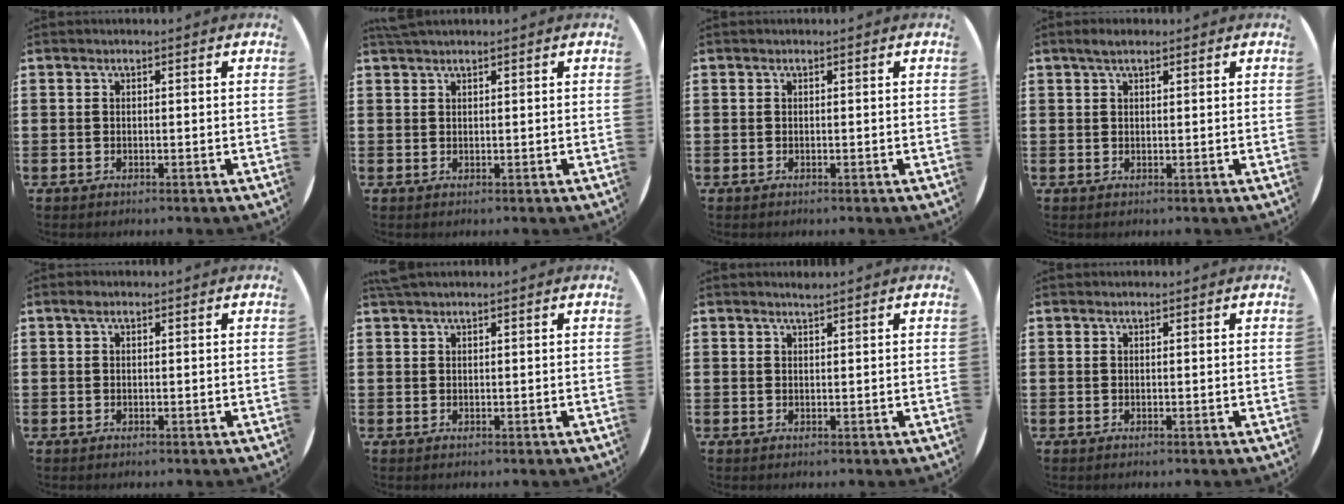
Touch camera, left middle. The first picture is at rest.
{"total": 1.0, "force": [0.9, -0.1, 0.3], "torque": [-0.007, 0.001, 0.018]}
{"total": 0.0}
{"total": 1.8, "force": [1.3, 0.6, 1.0], "torque": [-0.014, 0.002, 0.021]}
{"total": 0.6, "force": [0.4, 0.4, 0.4], "torque": [-0.001, 0.001, 0.005]}
{"total": 0.8, "force": [0.8, -0.1, 0.3], "torque": [-0.007, 0.000, 0.015]}
{"total": 0.9, "force": [0.9, -0.2, 0.1], "torque": [0.000, -0.001, 0.017]}
{"total": 0.0}